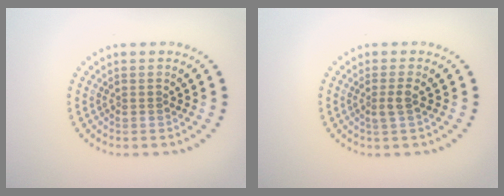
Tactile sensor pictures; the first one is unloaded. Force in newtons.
{"total": 1.4, "press": 1.1, "slide": 0.9}